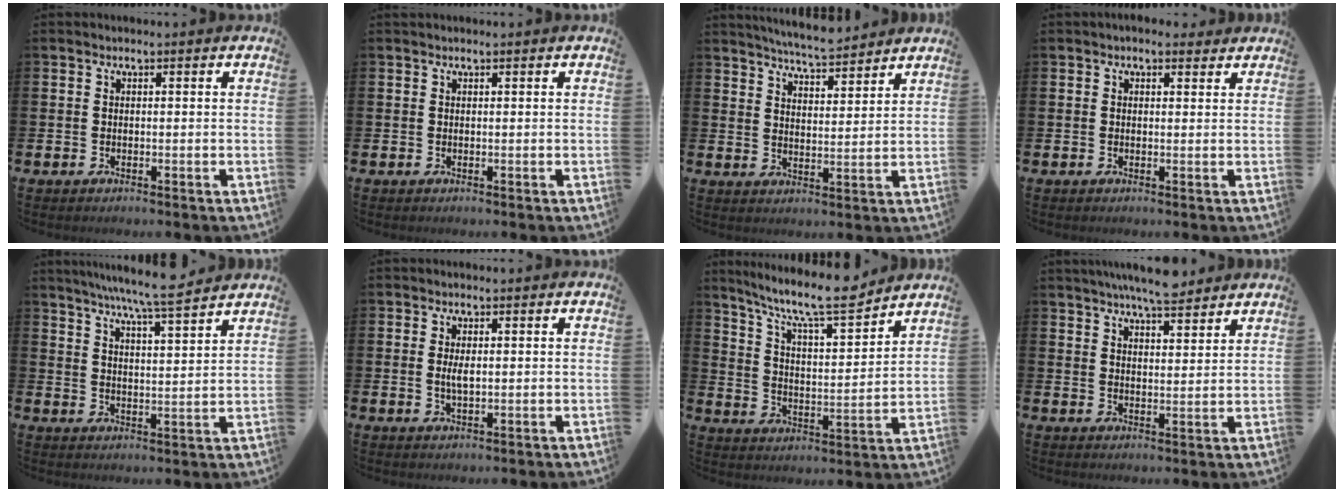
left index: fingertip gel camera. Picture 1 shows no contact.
{"total": 0.0}
{"total": 5.9, "force": [5.8, 0.2, 0.9], "torque": [-0.032, -0.032, 0.104]}
{"total": 1.6, "force": [1.4, 0.7, 0.2], "torque": [0.001, 0.001, 0.024]}
{"total": 7.5, "force": [7.1, -0.2, 2.4], "torque": [-0.056, -0.043, 0.123]}
{"total": 2.2, "force": [0.3, 0.8, 2.0], "torque": [-0.038, 0.002, 0.003]}
{"total": 10.7, "force": [9.5, 1.5, 4.8], "torque": [-0.114, -0.064, 0.161]}
{"total": 6.4, "force": [6.1, 0.6, 1.8], "torque": [-0.040, -0.024, 0.110]}